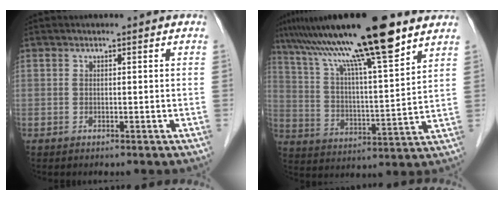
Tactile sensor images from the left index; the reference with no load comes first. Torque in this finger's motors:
{"motor_torque": [0.62, -0.74, 1.05, 0.21]}